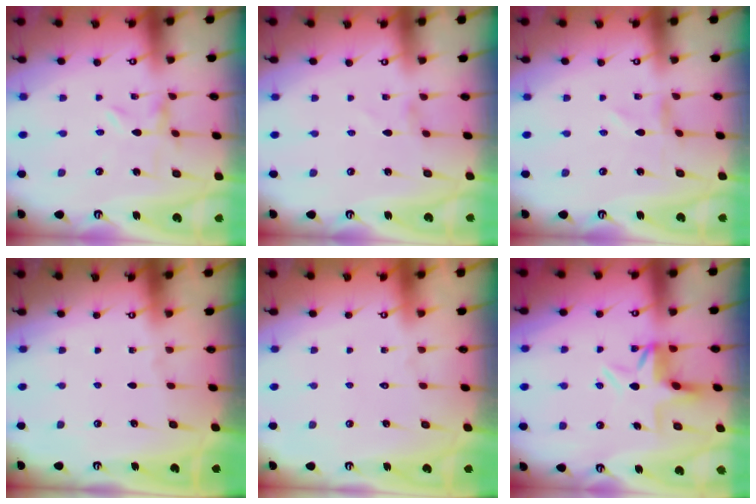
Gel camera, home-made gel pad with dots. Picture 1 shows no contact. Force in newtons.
{"total": 1.2, "press": 1.2, "slide": 0.1}
{"total": 0.6, "press": 0.6, "slide": 0.2}
{"total": 0.0}
{"total": 1.7, "press": 1.7, "slide": 0.1}
{"total": 6.8, "press": 6.5, "slide": 2.1}